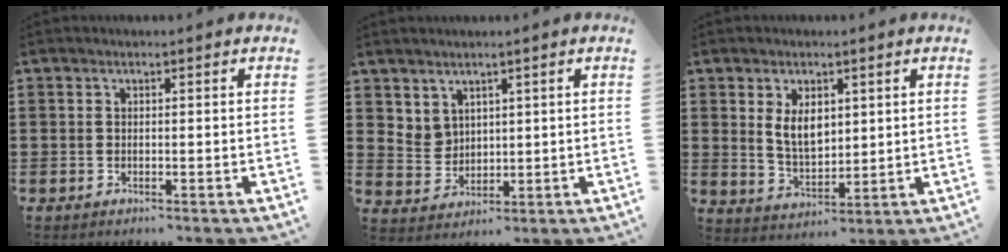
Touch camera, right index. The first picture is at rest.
{"total": 4.0, "force": [3.0, 2.6, 0.5], "torque": [-0.024, 0.001, 0.059]}
{"total": 5.4, "force": [1.8, 3.2, 4.0], "torque": [-0.080, 0.006, 0.030]}